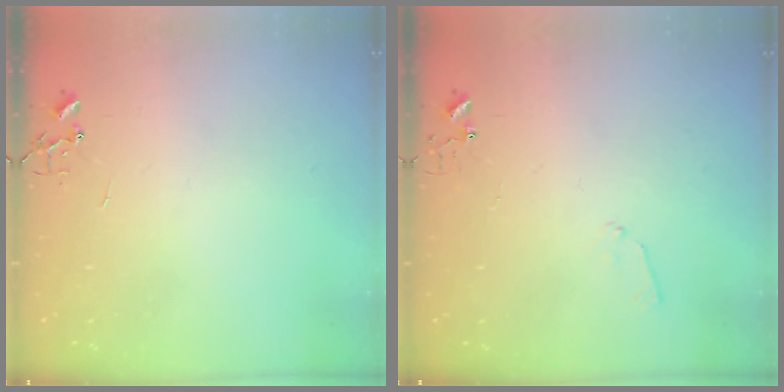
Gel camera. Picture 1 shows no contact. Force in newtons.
{"total": 5.0, "press": 5.0, "slide": 0.7}